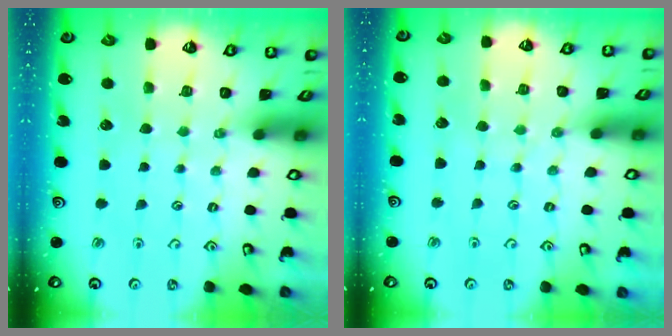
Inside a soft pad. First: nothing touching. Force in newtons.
{"total": 3.8, "press": 3.7, "slide": 0.3}